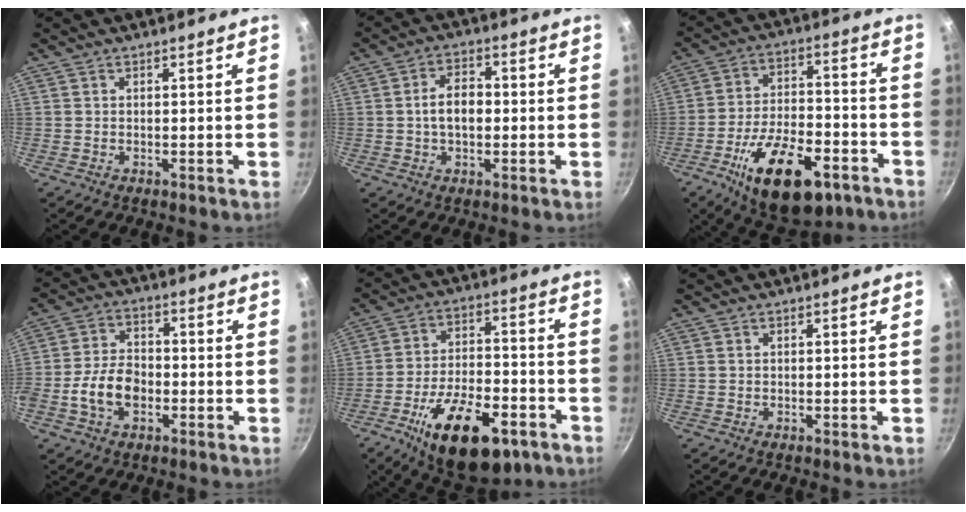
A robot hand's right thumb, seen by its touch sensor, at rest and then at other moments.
{"total": 6.4, "force": [-0.4, 4.0, 4.9], "torque": [-0.067, 0.020, -0.010]}
{"total": 20.7, "force": [-10.2, 9.9, 15.1], "torque": [-0.224, 0.041, -0.157]}
{"total": 9.3, "force": [-2.8, 6.1, 6.5], "torque": [-0.106, 0.028, -0.059]}
{"total": 20.8, "force": [-10.4, 9.8, 15.0], "torque": [-0.220, 0.041, -0.158]}
{"total": 0.0}